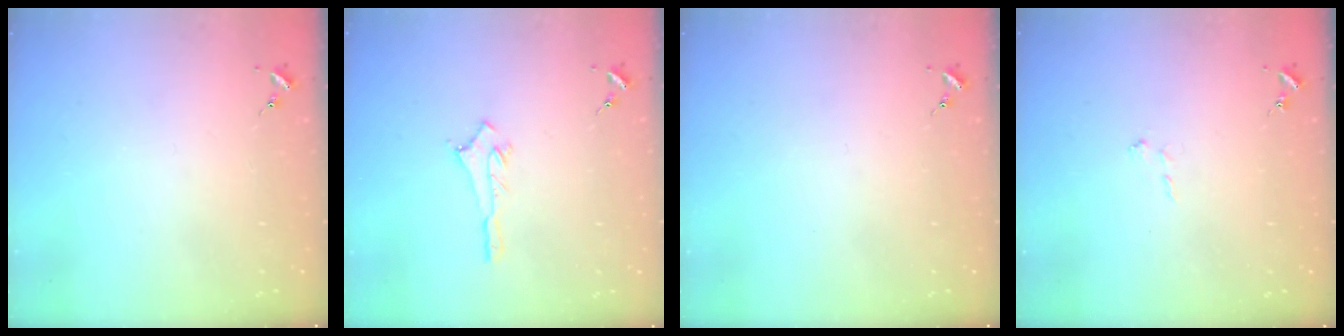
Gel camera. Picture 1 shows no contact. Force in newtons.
{"total": 2.8, "press": 2.8, "slide": 0.2}
{"total": 0.0}
{"total": 4.4, "press": 4.3, "slide": 0.7}